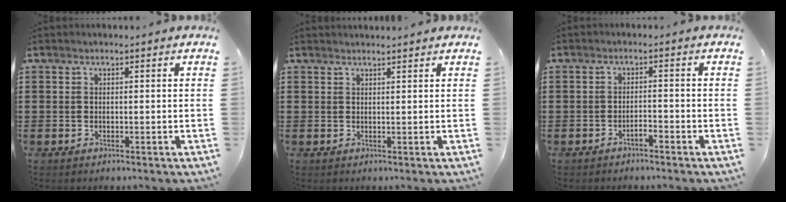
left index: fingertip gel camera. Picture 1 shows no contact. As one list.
[{"total": 1.2, "force": [1.2, -0.1, 0.2], "torque": [-0.005, -0.002, 0.023]}, {"total": 1.7, "force": [-1.5, 0.2, 0.8], "torque": [-0.018, 0.000, -0.028]}]